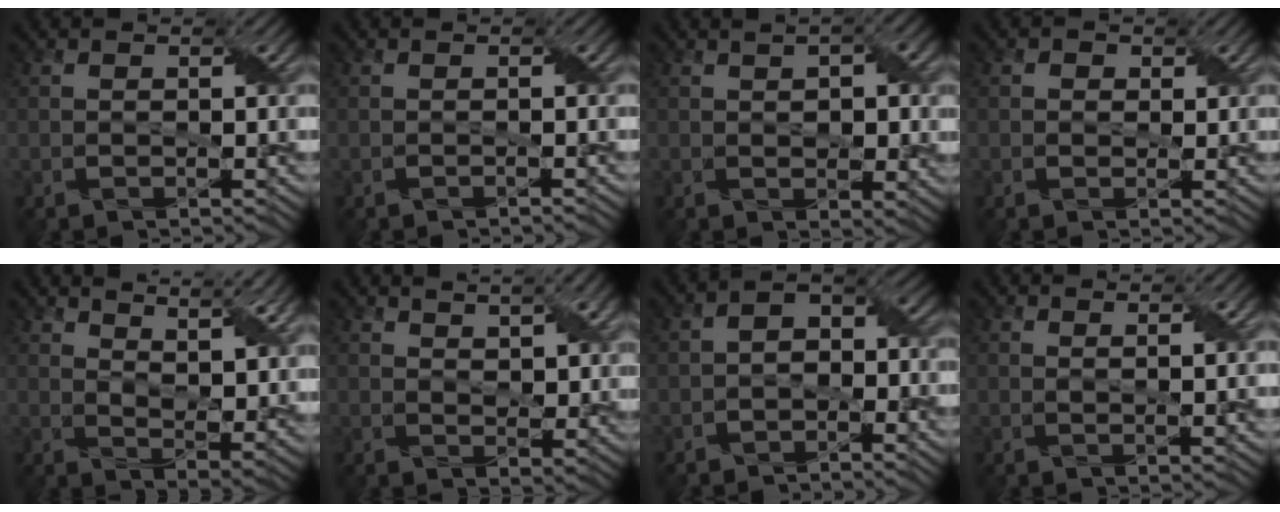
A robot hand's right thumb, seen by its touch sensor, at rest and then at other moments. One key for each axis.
{"total": 0.6, "fx": -0.5, "fy": -0.1, "fz": 0.3, "tx": -0.007, "ty": 0.004, "tz": -0.008}
{"total": 4.9, "fx": 1.1, "fy": 2.7, "fz": 4.0, "tx": -0.058, "ty": -0.002, "tz": 0.025}
{"total": 1.2, "fx": 0.3, "fy": 1.1, "fz": 0.4, "tx": -0.007, "ty": -0.001, "tz": 0.001}
{"total": 10.1, "fx": 7.2, "fy": 3.1, "fz": 6.4, "tx": -0.114, "ty": -0.003, "tz": 0.107}
{"total": 4.1, "fx": 2.8, "fy": 1.6, "fz": 2.5, "tx": -0.050, "ty": -0.004, "tz": 0.055}
{"total": 4.0, "fx": -1.6, "fy": 2.6, "fz": 2.5, "tx": -0.035, "ty": 0.007, "tz": -0.038}
{"total": 1.6, "fx": 0.9, "fy": 0.1, "fz": 1.3, "tx": -0.027, "ty": 0.002, "tz": 0.016}